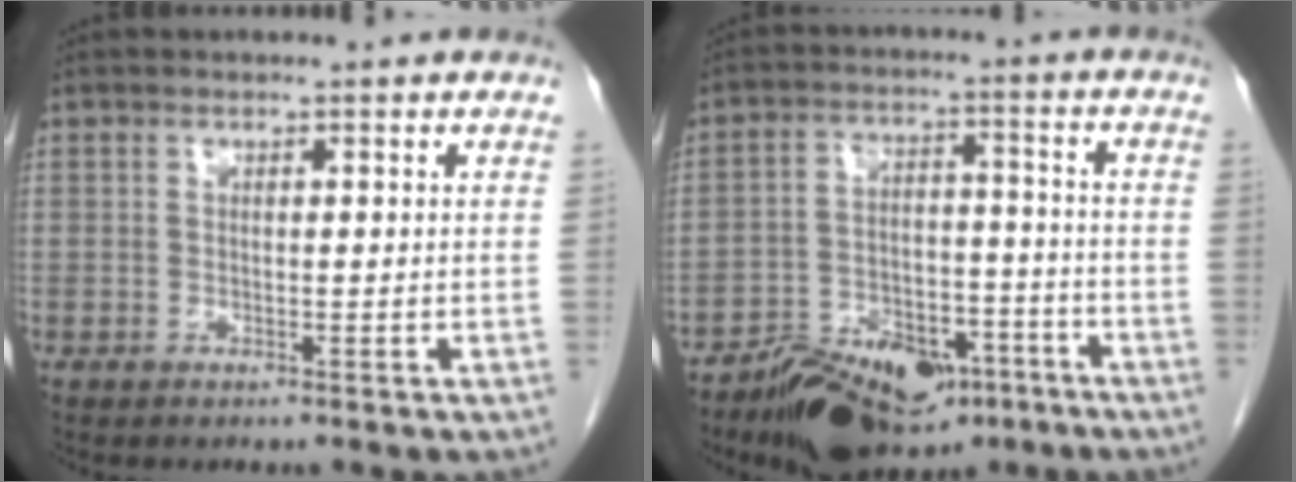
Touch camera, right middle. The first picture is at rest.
{"total": 13.6, "force": [-9.7, 6.4, 7.0], "torque": [-0.102, 0.009, -0.157]}